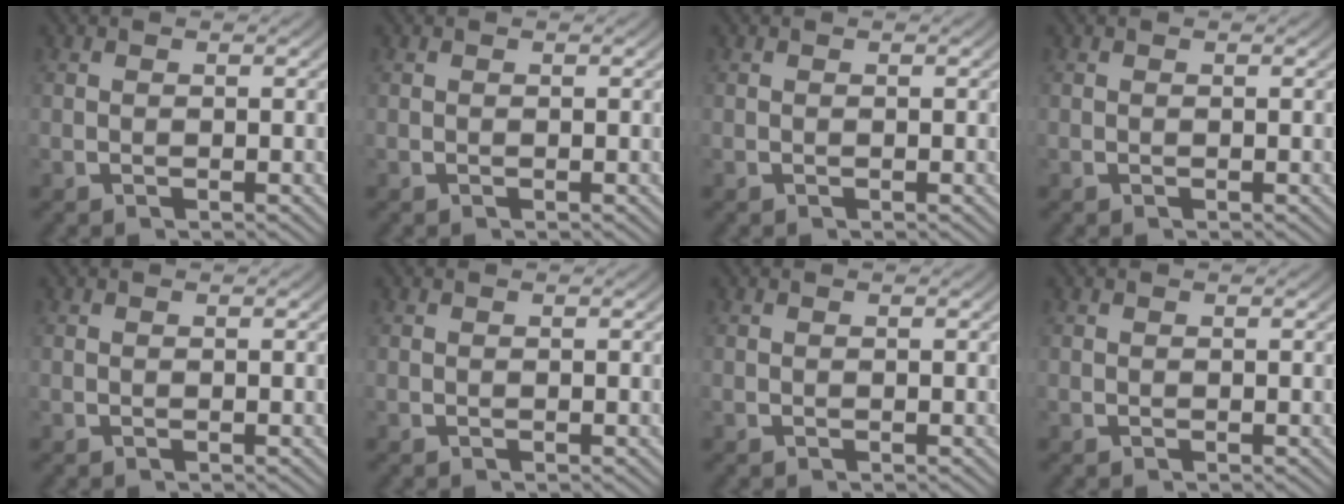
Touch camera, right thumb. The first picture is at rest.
{"total": 0.0}
{"total": 0.0}
{"total": 0.0}
{"total": 0.0}
{"total": 0.0}
{"total": 0.0}
{"total": 0.0}